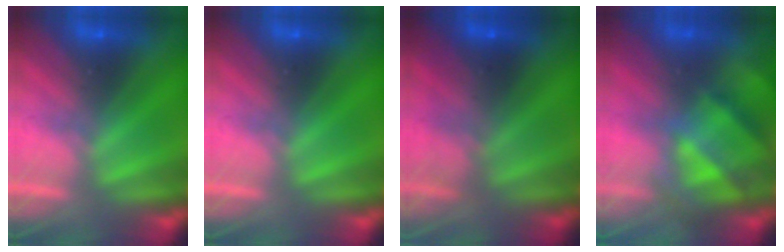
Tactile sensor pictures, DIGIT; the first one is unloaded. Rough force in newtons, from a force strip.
{"total": 0.0}
{"total": 2.8}
{"total": 5.1}